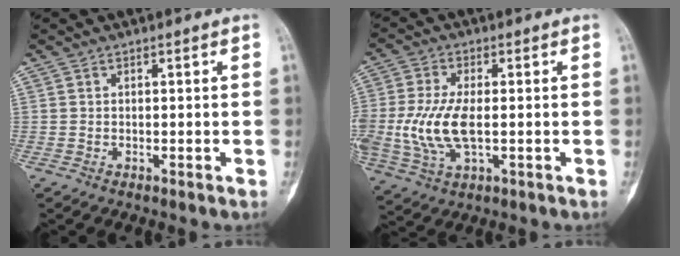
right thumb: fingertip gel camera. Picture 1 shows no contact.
{"total": 11.4, "force": [-0.9, 5.5, 9.9], "torque": [-0.228, -0.004, -0.013]}